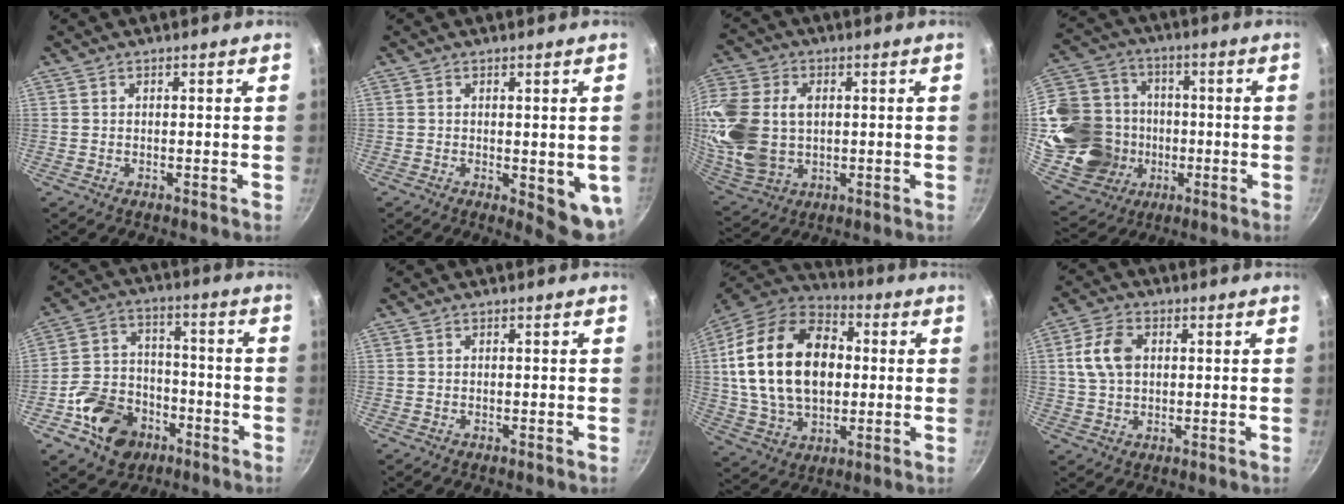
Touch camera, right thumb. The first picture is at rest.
{"total": 7.0, "force": [-0.8, 2.5, 6.5], "torque": [-0.062, -0.009, -0.003]}
{"total": 19.8, "force": [1.9, 14.4, 13.5], "torque": [-0.303, 0.004, 0.045]}
{"total": 22.2, "force": [-2.9, 19.0, 11.2], "torque": [-0.208, 0.038, -0.031]}
{"total": 14.4, "force": [-6.4, 10.9, 6.8], "torque": [-0.096, 0.054, -0.105]}
{"total": 0.0}
{"total": 25.6, "force": [2.8, 17.0, 18.9], "torque": [-0.325, 0.020, 0.048]}
{"total": 7.9, "force": [1.4, 5.5, 5.6], "torque": [-0.100, 0.010, 0.021]}